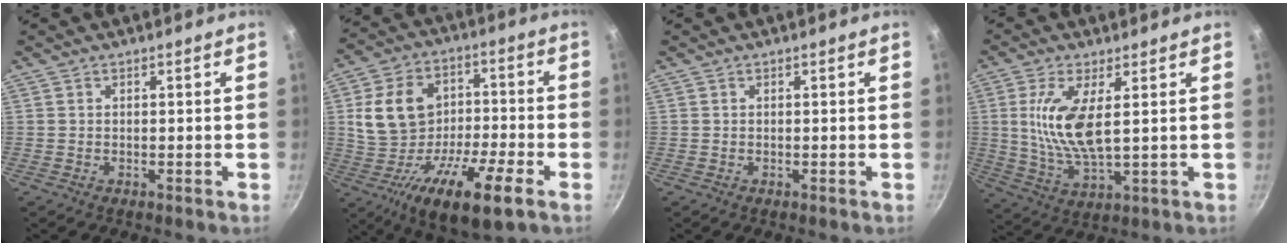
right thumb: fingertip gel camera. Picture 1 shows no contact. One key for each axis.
{"total": 18.3, "fx": -6.2, "fy": 8.9, "fz": 14.8, "tx": -0.240, "ty": 0.035, "tz": -0.112}
{"total": 0.0}
{"total": 10.9, "fx": 2.2, "fy": 3.9, "fz": 9.9, "tx": -0.205, "ty": -0.013, "tz": 0.049}